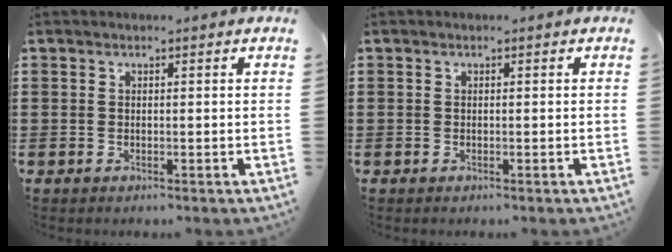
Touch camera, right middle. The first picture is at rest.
{"total": 0.0}